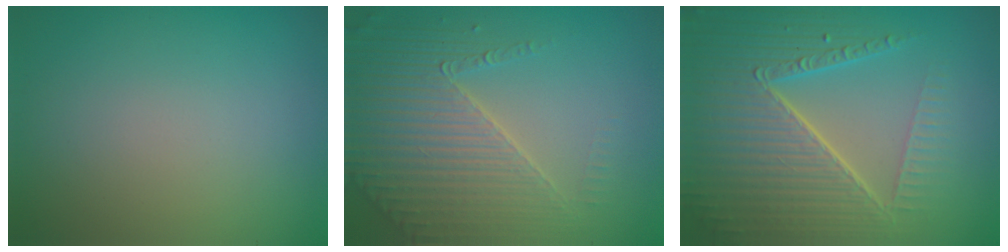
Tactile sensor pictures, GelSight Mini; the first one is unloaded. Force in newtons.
{"total": 4.8, "press": 4.3, "slide": 2.2}
{"total": 8.5, "press": 5.9, "slide": 6.1}